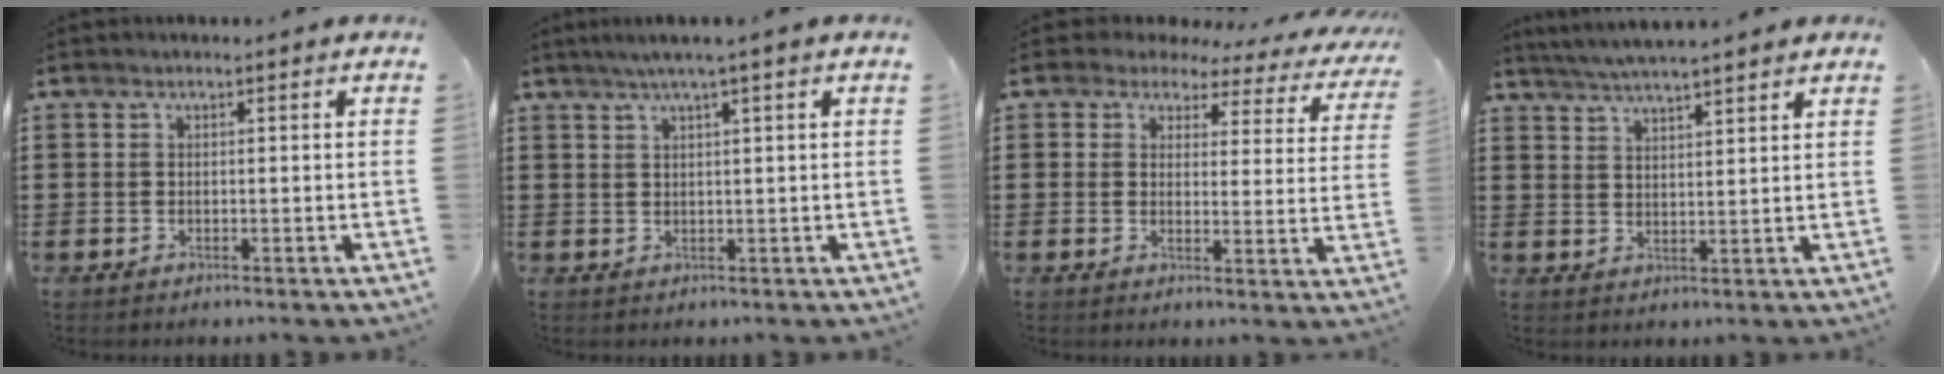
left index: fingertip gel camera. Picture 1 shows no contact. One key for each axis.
{"total": 2.3, "fx": 1.2, "fy": -0.4, "fz": 1.9, "tx": -0.036, "ty": -0.002, "tz": 0.020}
{"total": 3.1, "fx": 2.3, "fy": 1.7, "fz": 1.1, "tx": -0.039, "ty": -0.011, "tz": 0.036}
{"total": 4.2, "fx": 3.9, "fy": -0.3, "fz": 1.5, "tx": -0.039, "ty": -0.013, "tz": 0.069}